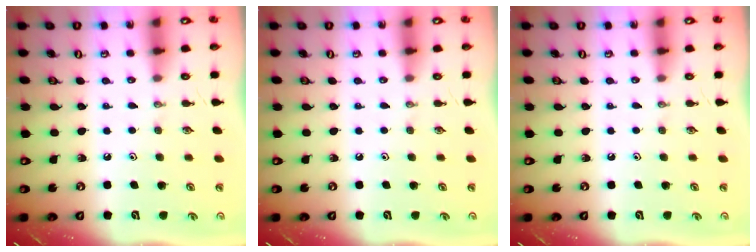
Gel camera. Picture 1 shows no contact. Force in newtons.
{"total": 0.0}
{"total": 0.0}